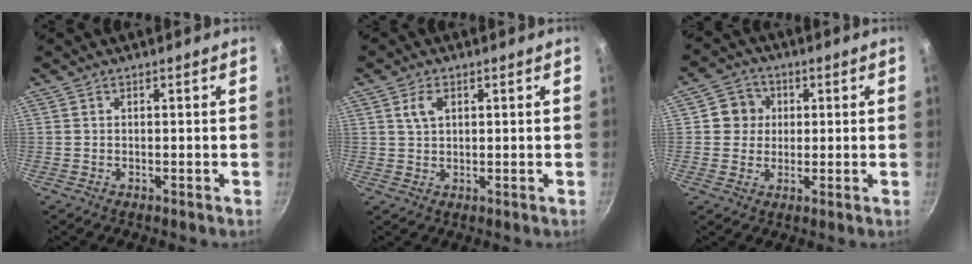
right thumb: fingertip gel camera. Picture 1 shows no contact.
{"total": 3.4, "force": [1.3, 2.1, 2.3], "torque": [-0.033, 0.000, 0.024]}
{"total": 6.1, "force": [1.1, 5.8, 1.7], "torque": [0.011, 0.006, 0.007]}